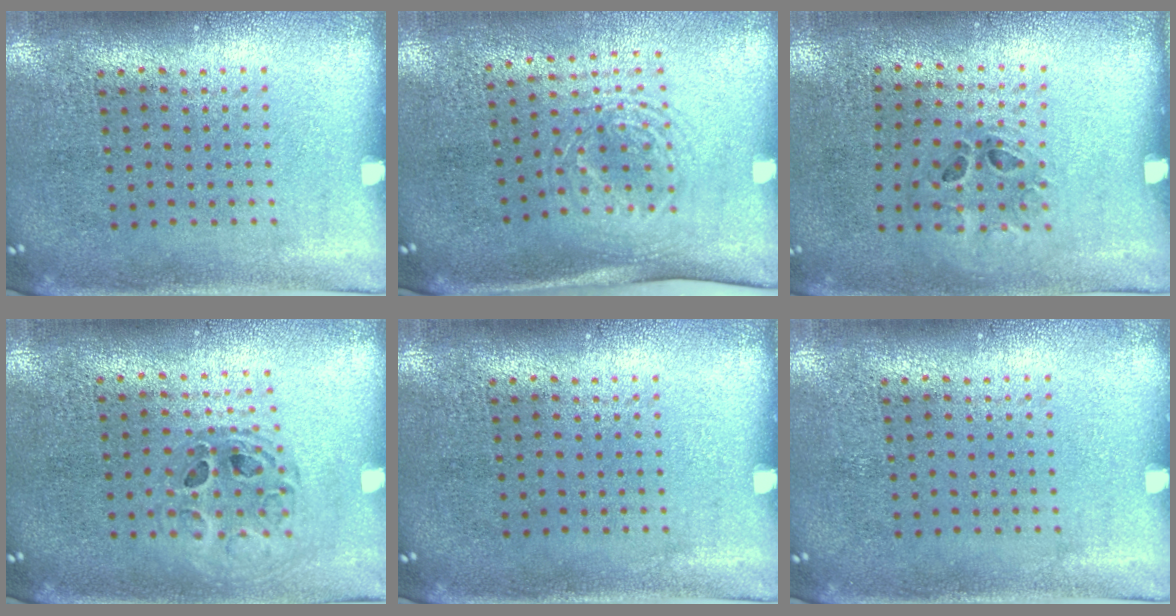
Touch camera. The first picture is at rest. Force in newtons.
{"total": 1.7, "press": 1.3, "slide": 1.1}
{"total": 1.2, "press": 0.6, "slide": 1.0}
{"total": 0.9, "press": 0.9, "slide": 0.2}
{"total": 0.0}
{"total": 0.0}